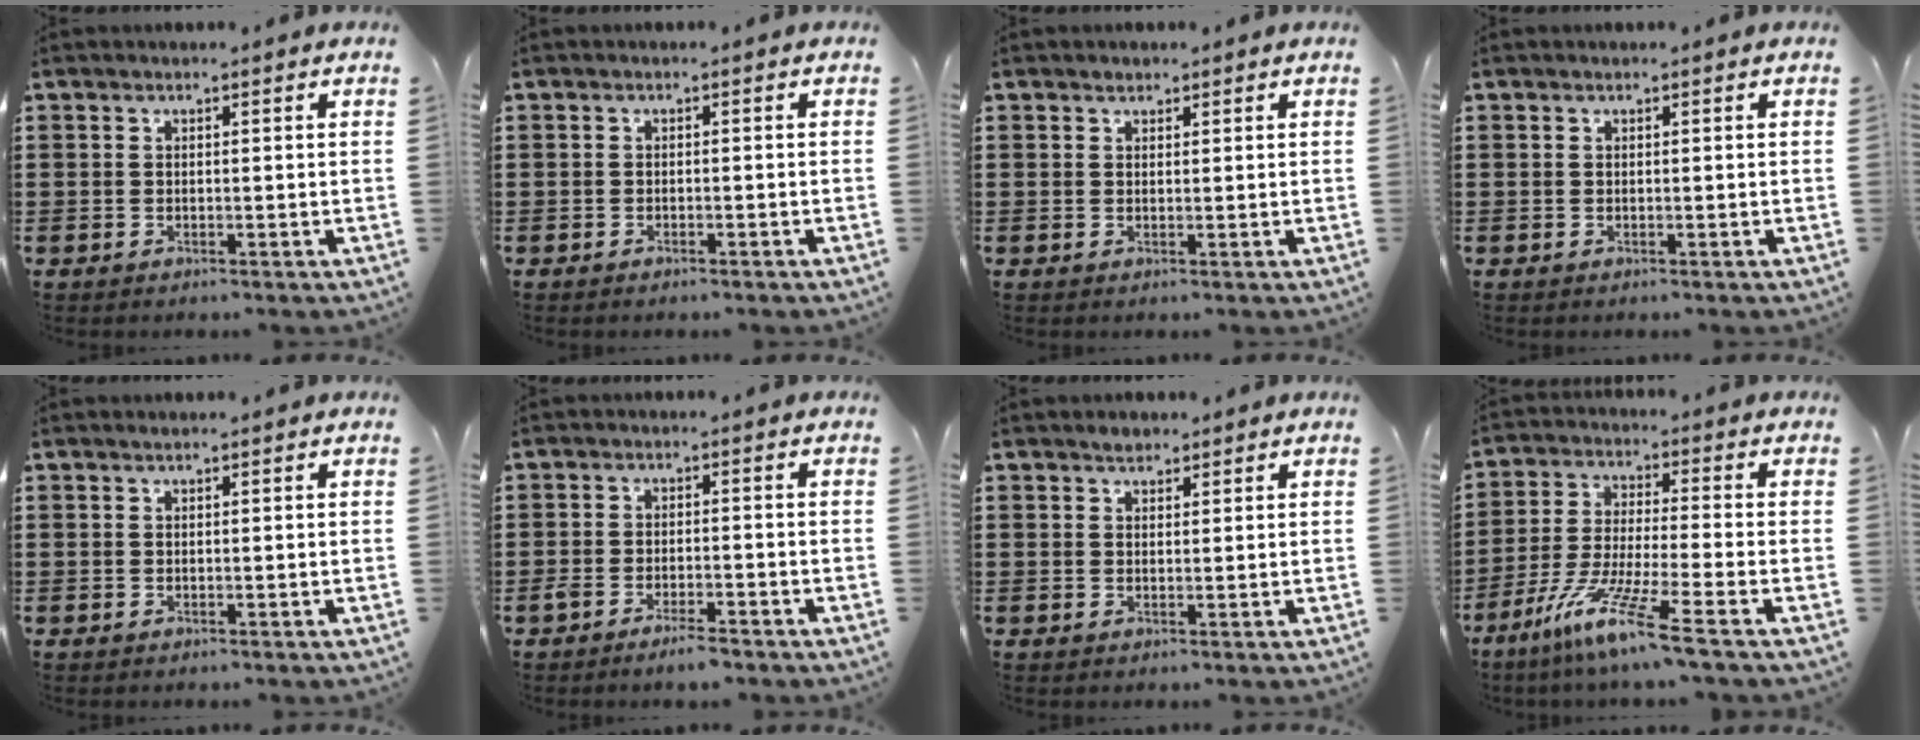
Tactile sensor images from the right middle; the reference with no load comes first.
{"total": 0.5, "force": [-0.5, 0.0, 0.2], "torque": [-0.005, -0.003, -0.009]}
{"total": 0.9, "force": [0.8, 0.5, -0.1], "torque": [-0.001, -0.001, 0.015]}
{"total": 0.0}
{"total": 0.0}
{"total": 2.8, "force": [-2.3, 0.4, 1.7], "torque": [-0.028, 0.005, -0.042]}
{"total": 1.6, "force": [1.3, 0.8, 0.3], "torque": [-0.007, 0.004, 0.025]}
{"total": 10.0, "force": [-7.0, -0.3, 7.0], "torque": [-0.153, -0.014, -0.143]}